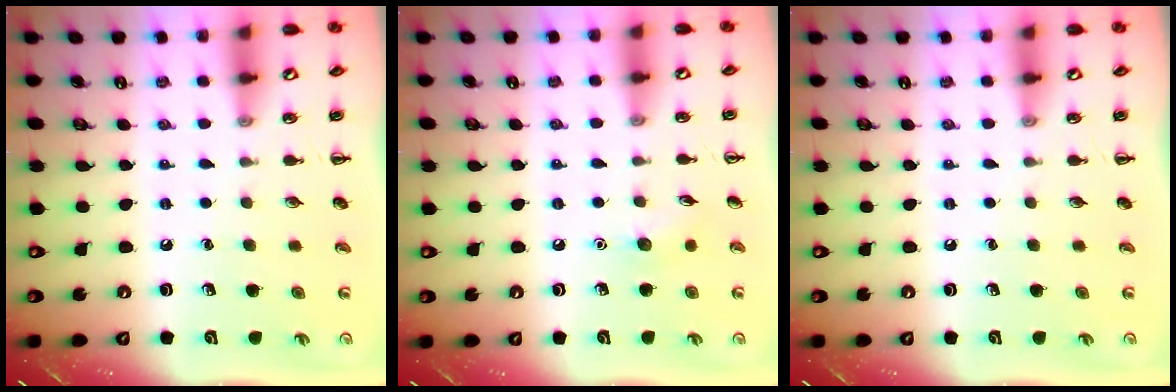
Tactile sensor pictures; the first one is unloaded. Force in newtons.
{"total": 5.6, "press": 5.4, "slide": 1.7}
{"total": 0.0}